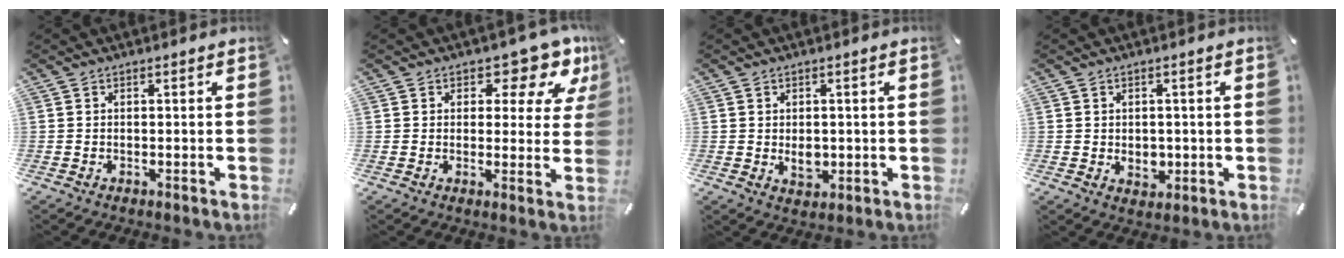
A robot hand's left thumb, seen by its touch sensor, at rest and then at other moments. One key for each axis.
{"total": 10.0, "fx": 6.0, "fy": 5.1, "fz": 6.1, "tx": -0.074, "ty": -0.041, "tz": 0.100}
{"total": 3.8, "fx": 0.0, "fy": 3.0, "fz": 2.4, "tx": -0.027, "ty": -0.003, "tz": 0.000}
{"total": 3.6, "fx": -0.2, "fy": 3.0, "fz": 1.9, "tx": -0.009, "ty": -0.006, "tz": -0.006}